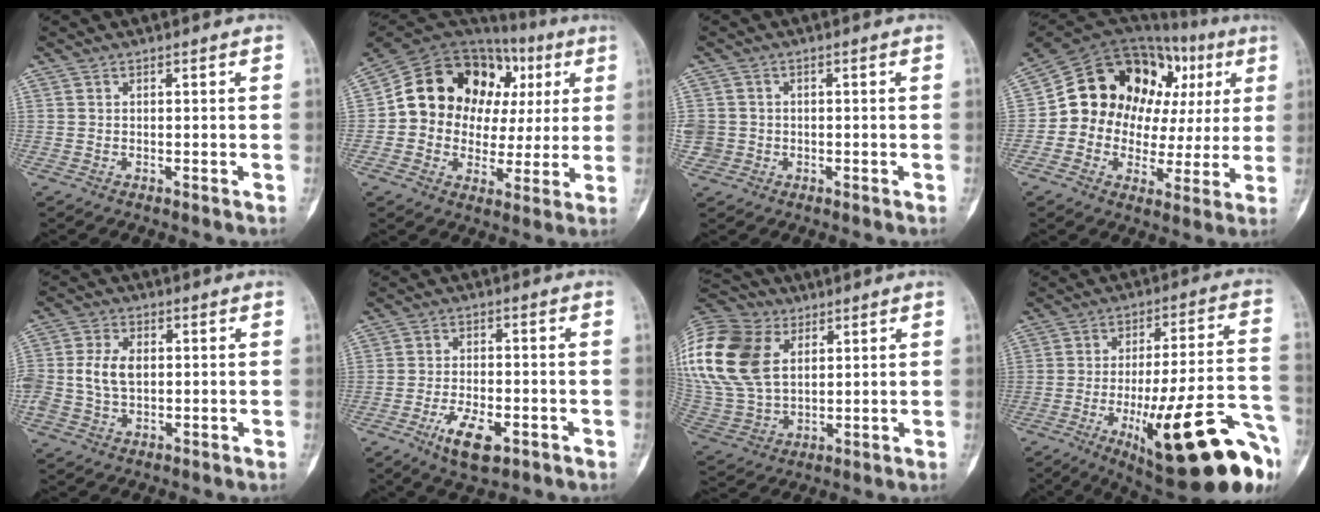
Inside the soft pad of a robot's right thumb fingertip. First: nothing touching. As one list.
[{"total": 21.2, "force": [4.1, 16.6, 12.6], "torque": [-0.150, 0.045, 0.072]}, {"total": 3.9, "force": [-0.7, 3.7, 0.8], "torque": [-0.009, 0.011, -0.014]}, {"total": 22.9, "force": [5.2, 16.6, 14.9], "torque": [-0.161, 0.050, 0.085]}, {"total": 6.5, "force": [0.2, 4.4, 4.8], "torque": [-0.102, 0.010, 0.004]}, {"total": 8.0, "force": [-3.8, 3.5, 6.1], "torque": [-0.105, 0.012, -0.060]}, {"total": 26.0, "force": [8.6, 18.1, 16.7], "torque": [-0.394, 0.022, 0.170]}, {"total": 26.6, "force": [-11.4, 6.5, 23.2], "torque": [-0.281, 0.047, -0.154]}]